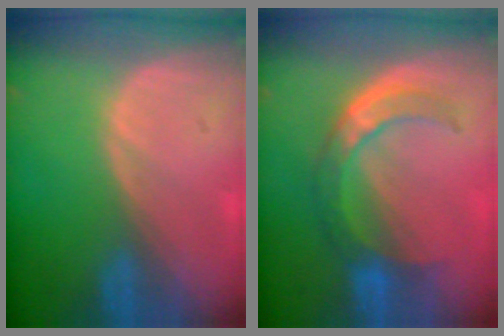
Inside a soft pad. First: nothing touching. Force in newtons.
{"total": 6.7, "press": 6.4, "slide": 1.9}